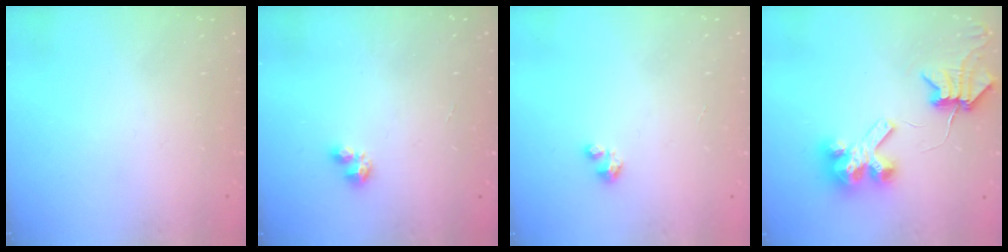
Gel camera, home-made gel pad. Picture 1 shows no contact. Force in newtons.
{"total": 1.0, "press": 1.0, "slide": 0.1}
{"total": 0.9, "press": 0.9, "slide": 0.2}
{"total": 8.8, "press": 8.7, "slide": 1.2}